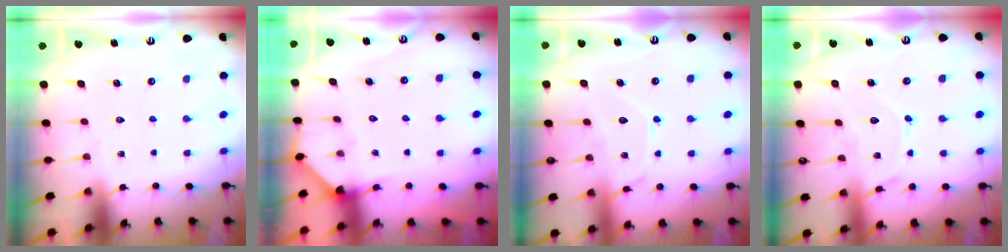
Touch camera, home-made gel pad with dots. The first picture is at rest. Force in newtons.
{"total": 2.9, "press": 2.9, "slide": 0.2}
{"total": 10.2, "press": 10.2, "slide": 0.8}
{"total": 9.9, "press": 9.9, "slide": 0.2}